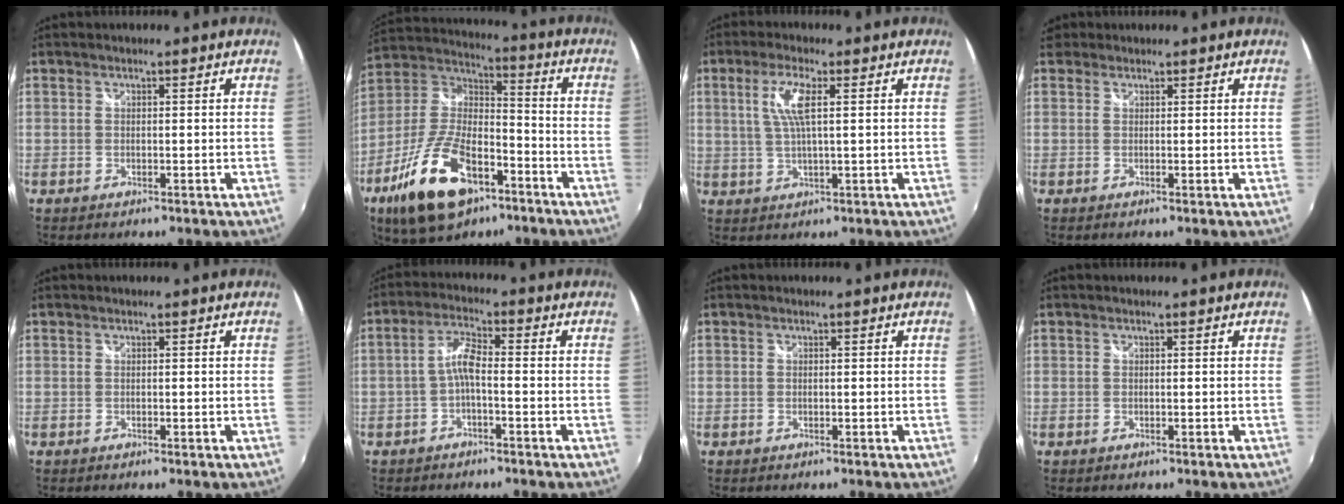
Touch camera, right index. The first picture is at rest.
{"total": 20.5, "force": [-10.8, 9.7, 14.5], "torque": [-0.301, -0.016, -0.188]}
{"total": 5.8, "force": [1.6, 0.7, 5.6], "torque": [-0.111, 0.000, 0.032]}
{"total": 1.5, "force": [0.6, 1.3, 0.2], "torque": [-0.001, 0.003, 0.003]}
{"total": 0.0}
{"total": 4.2, "force": [-1.6, 0.9, 3.8], "torque": [-0.083, 0.011, -0.032]}
{"total": 0.0}
{"total": 0.0}